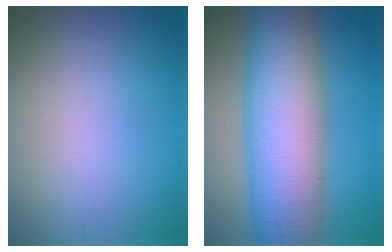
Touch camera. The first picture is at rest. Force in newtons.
{"total": 12.6, "press": 12.6, "slide": 0.3}